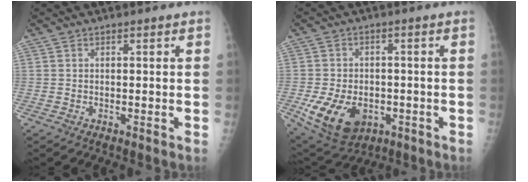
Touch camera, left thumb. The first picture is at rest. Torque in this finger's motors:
{"motor_torque": [-0.63, 1.53, 0.40, -0.10, 0.21]}